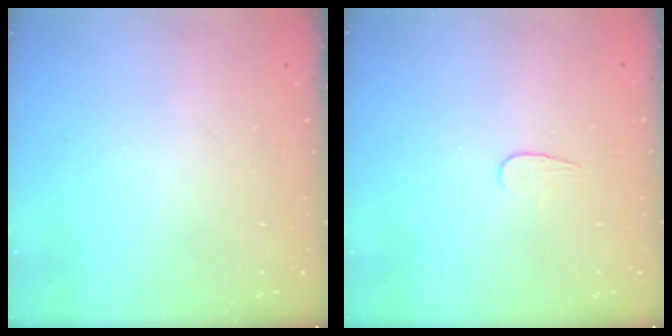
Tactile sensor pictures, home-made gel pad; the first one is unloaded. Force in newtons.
{"total": 3.8, "press": 3.8, "slide": 0.4}